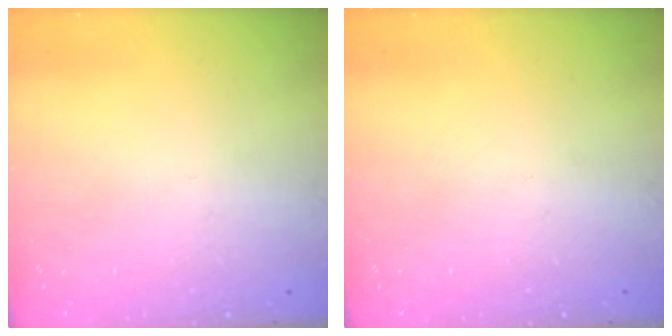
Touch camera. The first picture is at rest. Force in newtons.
{"total": 0.0}